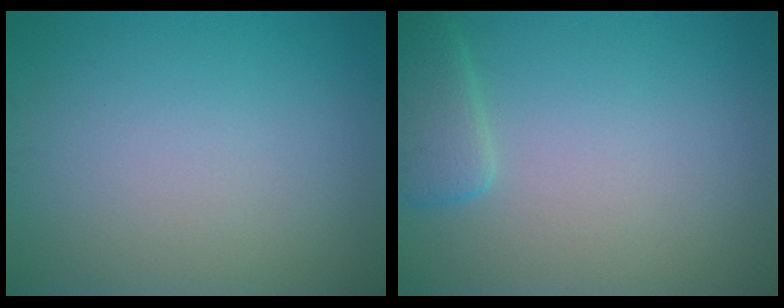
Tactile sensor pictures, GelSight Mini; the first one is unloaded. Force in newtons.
{"total": 2.4, "press": 2.4, "slide": 0.2}